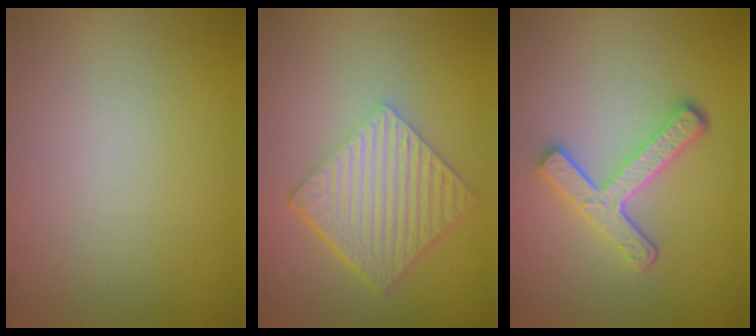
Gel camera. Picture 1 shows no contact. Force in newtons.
{"total": 6.5, "press": 4.5, "slide": 4.7}
{"total": 4.5, "press": 3.4, "slide": 2.8}